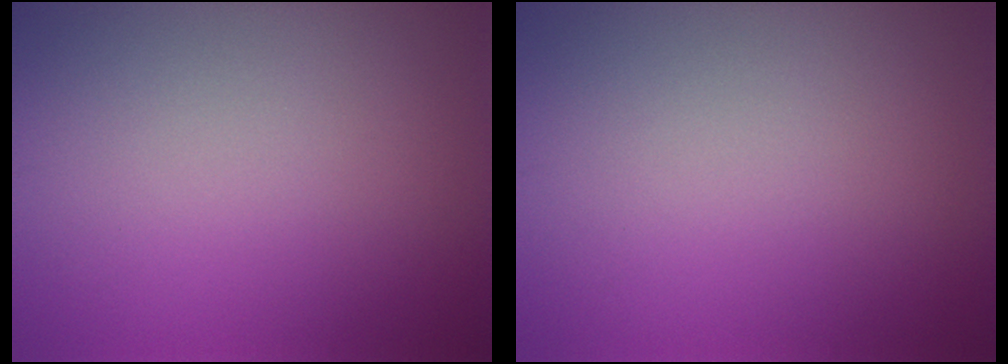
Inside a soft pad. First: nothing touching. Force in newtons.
{"total": 0.0}